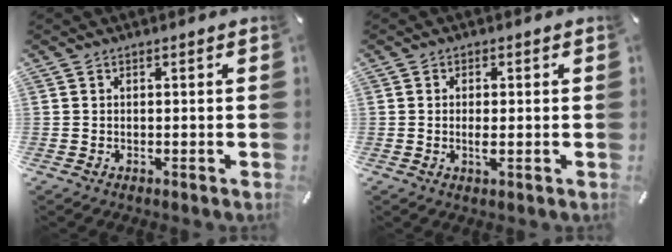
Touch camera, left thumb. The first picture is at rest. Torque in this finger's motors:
{"motor_torque": [0.01, -0.17, 0.16, 0.16, 0.00]}